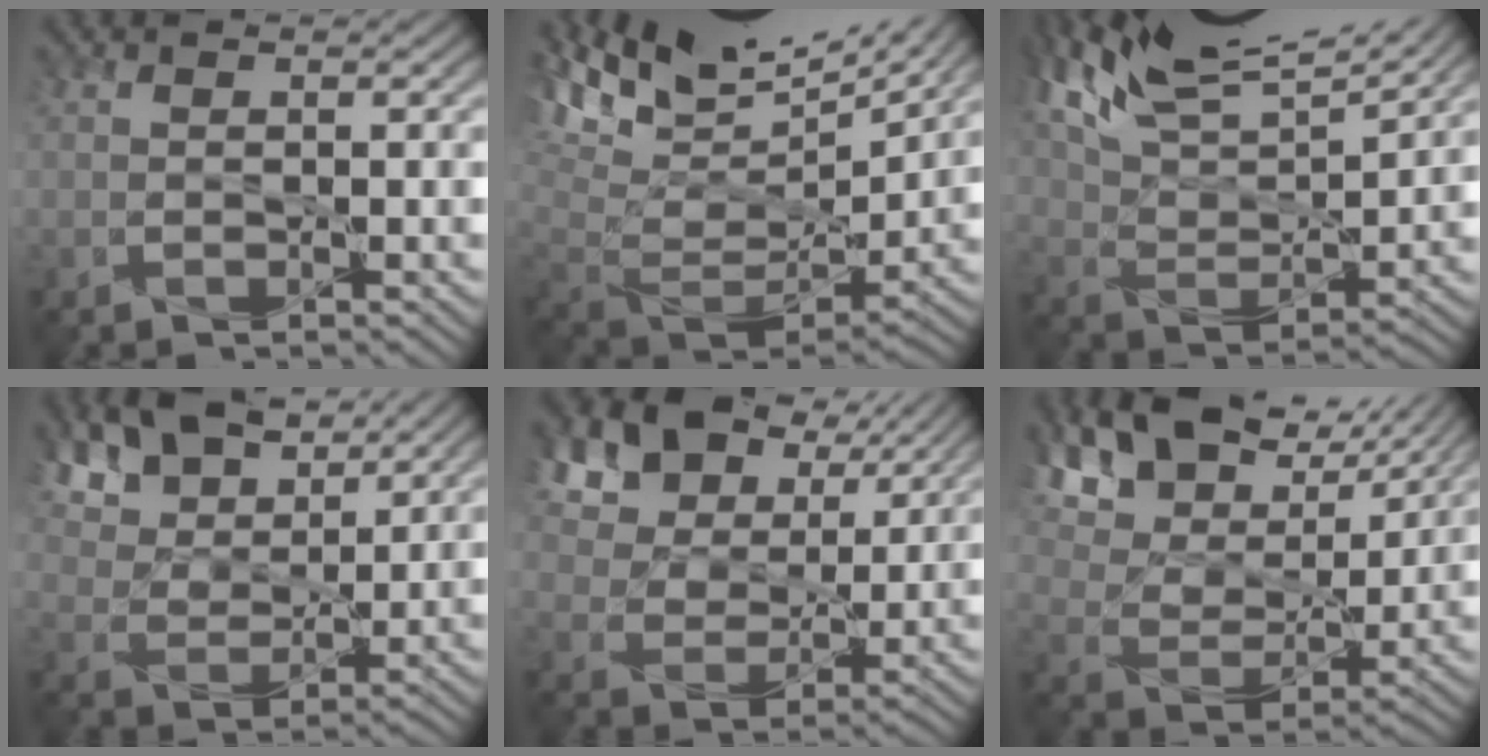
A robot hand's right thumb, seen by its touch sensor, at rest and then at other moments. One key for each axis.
{"total": 17.8, "fx": 12.2, "fy": 7.0, "fz": 10.9, "tx": -0.251, "ty": 0.043, "tz": 0.204}
{"total": 14.5, "fx": 11.3, "fy": 4.3, "fz": 7.9, "tx": -0.193, "ty": 0.021, "tz": 0.193}
{"total": 13.7, "fx": 10.0, "fy": 7.3, "fz": 5.8, "tx": -0.176, "ty": 0.003, "tz": 0.192}
{"total": 17.0, "fx": 11.0, "fy": 10.5, "fz": 7.5, "tx": -0.227, "ty": 0.035, "tz": 0.235}
{"total": 16.8, "fx": 11.2, "fy": 8.9, "fz": 8.7, "tx": -0.221, "ty": 0.040, "tz": 0.177}